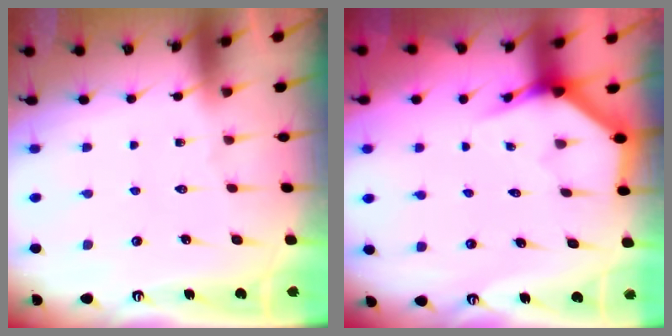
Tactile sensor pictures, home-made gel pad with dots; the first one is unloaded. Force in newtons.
{"total": 4.0, "press": 4.0, "slide": 0.2}